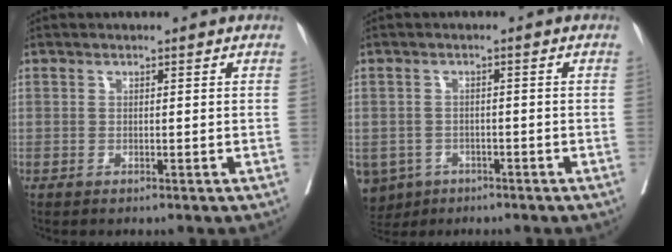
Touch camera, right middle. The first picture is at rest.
{"total": 7.4, "force": [-4.2, 5.9, 1.7], "torque": [-0.048, -0.001, -0.062]}